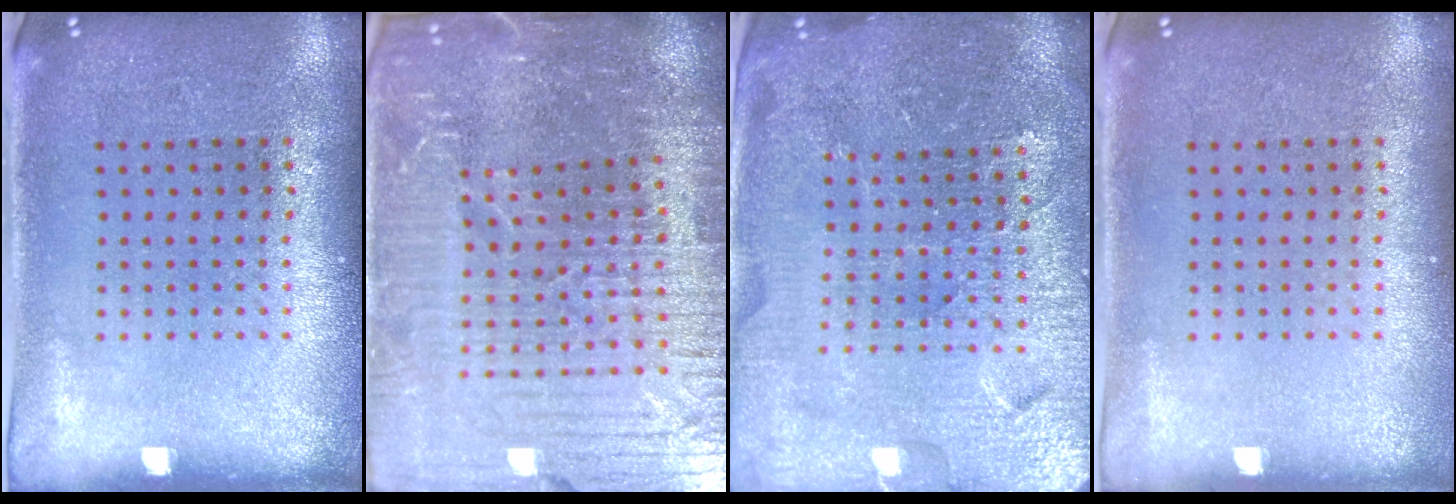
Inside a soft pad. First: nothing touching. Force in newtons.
{"total": 6.3, "press": 5.6, "slide": 3.0}
{"total": 4.8, "press": 4.5, "slide": 1.7}
{"total": 0.0}